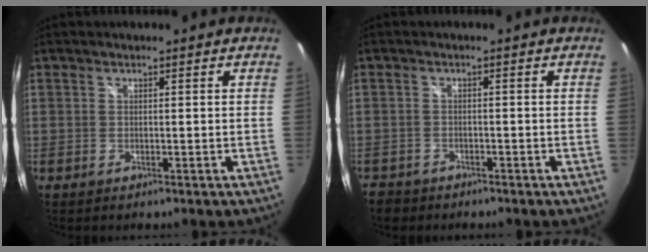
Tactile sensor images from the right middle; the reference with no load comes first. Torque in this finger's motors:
{"motor_torque": [0.40, -0.42, -0.02, 0.00]}